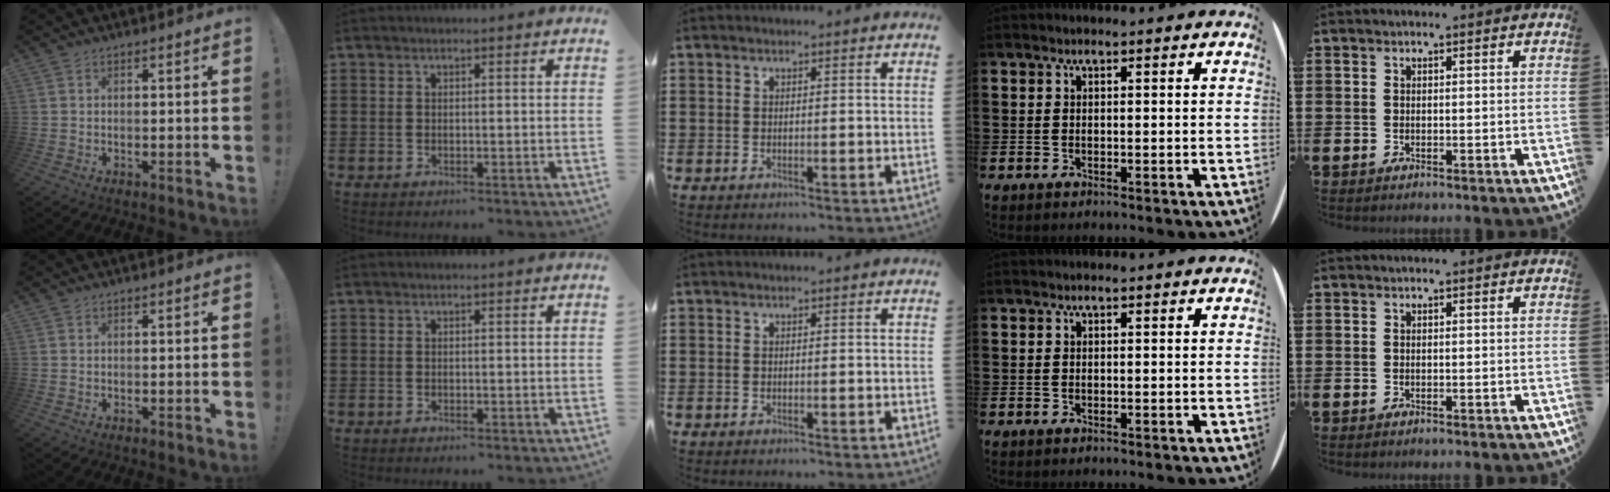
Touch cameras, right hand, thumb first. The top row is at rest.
{}